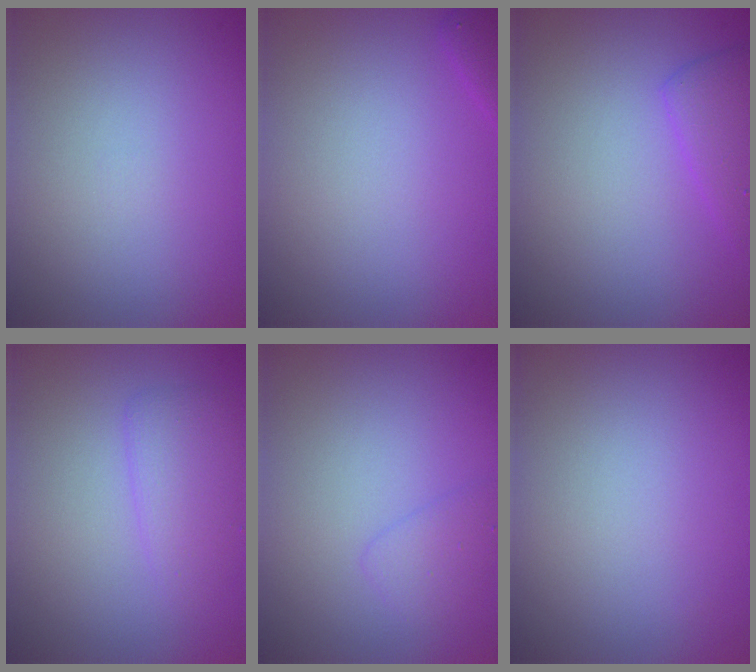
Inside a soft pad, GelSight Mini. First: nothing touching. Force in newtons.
{"total": 1.2, "press": 1.2, "slide": 0.1}
{"total": 2.5, "press": 2.5, "slide": 0.2}
{"total": 2.3, "press": 2.3, "slide": 0.2}
{"total": 1.4, "press": 1.4, "slide": 0.1}
{"total": 0.0}